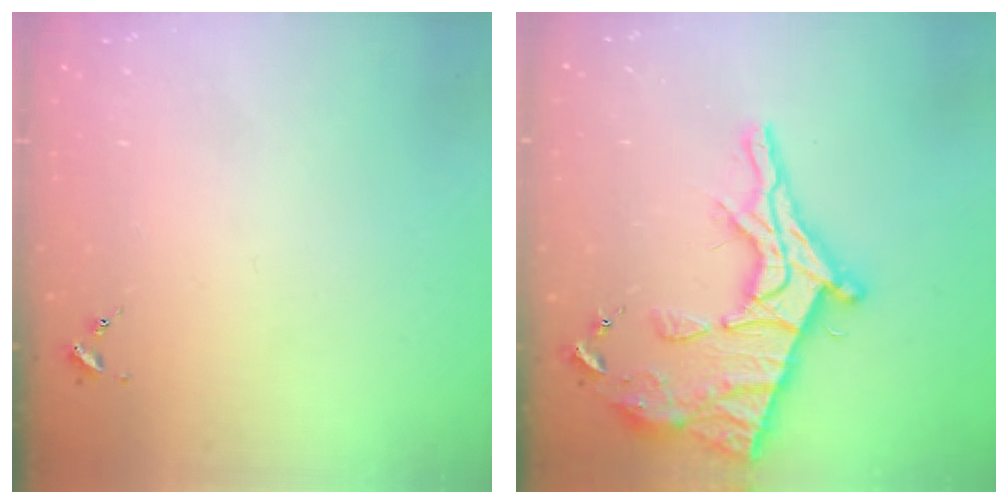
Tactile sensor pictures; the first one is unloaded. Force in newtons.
{"total": 21.9, "press": 21.8, "slide": 2.0}